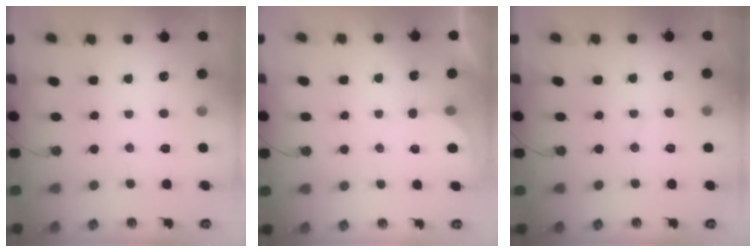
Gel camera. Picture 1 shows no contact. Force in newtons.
{"total": 1.6, "press": 1.6, "slide": 0.1}
{"total": 2.3, "press": 2.3, "slide": 0.2}